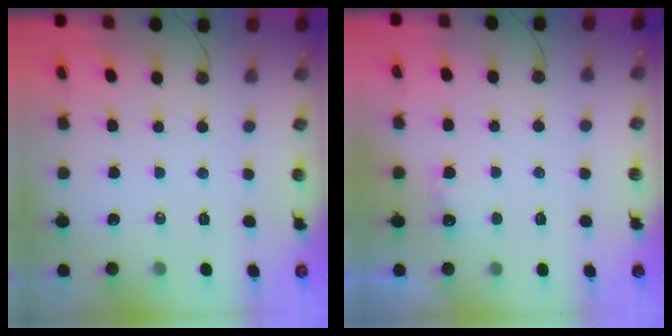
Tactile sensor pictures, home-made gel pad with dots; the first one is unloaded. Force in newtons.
{"total": 4.3, "press": 4.1, "slide": 1.2}